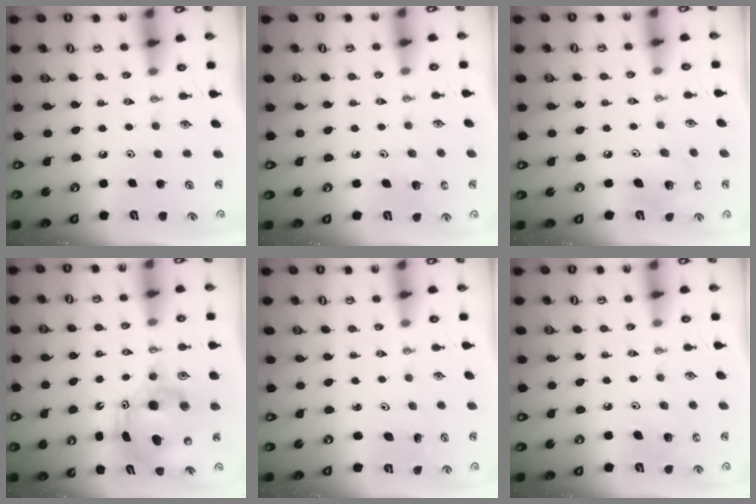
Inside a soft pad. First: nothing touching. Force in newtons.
{"total": 5.3, "press": 5.3, "slide": 0.5}
{"total": 9.1, "press": 8.7, "slide": 2.6}
{"total": 11.0, "press": 10.9, "slide": 1.8}
{"total": 2.3, "press": 2.3, "slide": 0.3}
{"total": 7.5, "press": 7.4, "slide": 1.0}